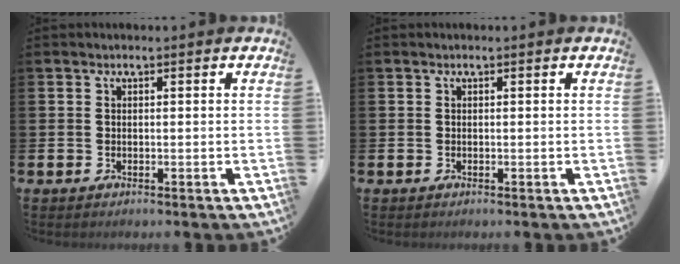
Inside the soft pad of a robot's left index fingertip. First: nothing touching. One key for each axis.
{"total": 0.0}